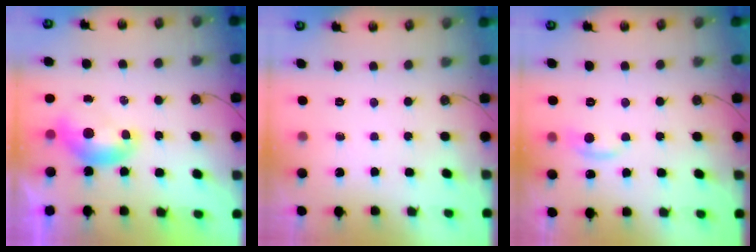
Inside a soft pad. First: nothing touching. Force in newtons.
{"total": 0.0}
{"total": 0.7, "press": 0.1, "slide": 0.7}